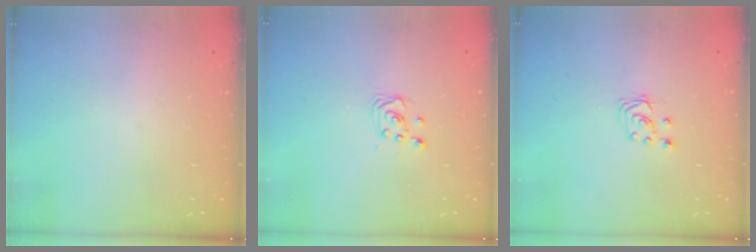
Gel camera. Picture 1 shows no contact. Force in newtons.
{"total": 2.9, "press": 2.9, "slide": 0.4}
{"total": 3.5, "press": 3.5, "slide": 0.4}